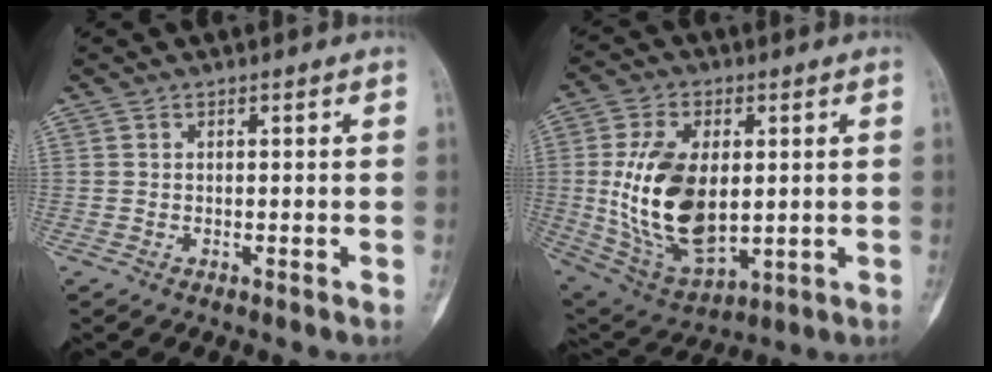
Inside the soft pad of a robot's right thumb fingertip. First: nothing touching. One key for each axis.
{"total": 18.5, "fx": 0.8, "fy": 10.6, "fz": 15.1, "tx": -0.273, "ty": -0.011, "tz": 0.035}